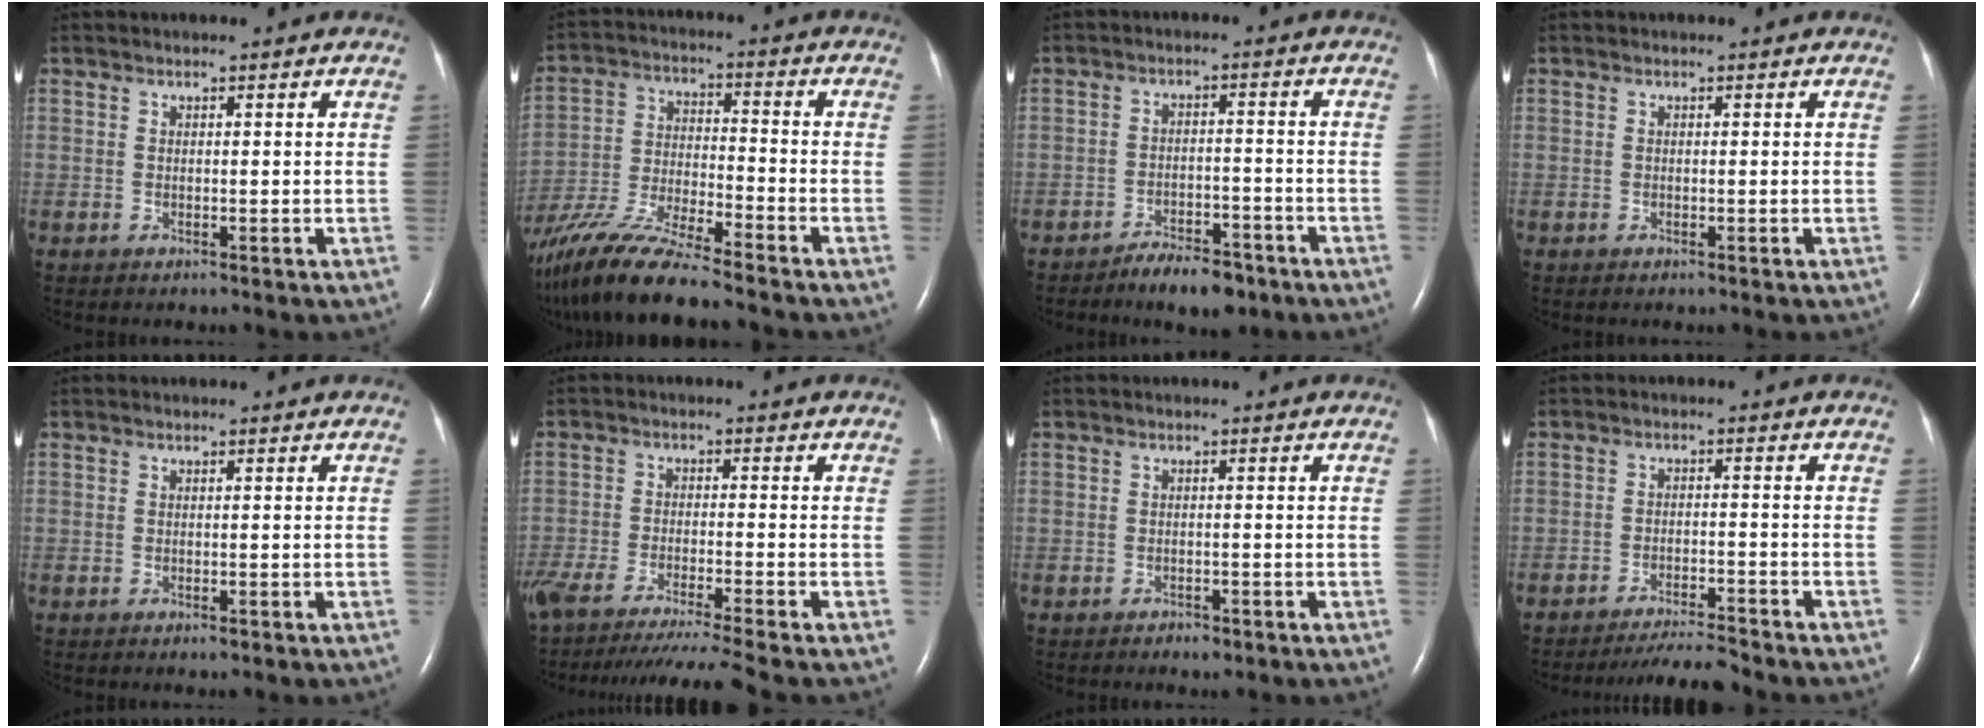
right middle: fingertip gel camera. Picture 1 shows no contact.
{"total": 14.6, "force": [-12.5, 0.3, 7.5], "torque": [-0.153, -0.028, -0.232]}
{"total": 6.1, "force": [-4.8, 2.2, 3.1], "torque": [-0.052, 0.003, -0.073]}
{"total": 0.0}
{"total": 0.0}
{"total": 15.9, "force": [-13.9, -1.9, 7.6], "torque": [-0.117, -0.056, -0.221]}
{"total": 1.1, "force": [-0.8, 0.6, 0.5], "torque": [-0.011, 0.000, -0.010]}
{"total": 5.2, "force": [-5.1, -0.7, 1.1], "torque": [-0.018, -0.015, -0.087]}